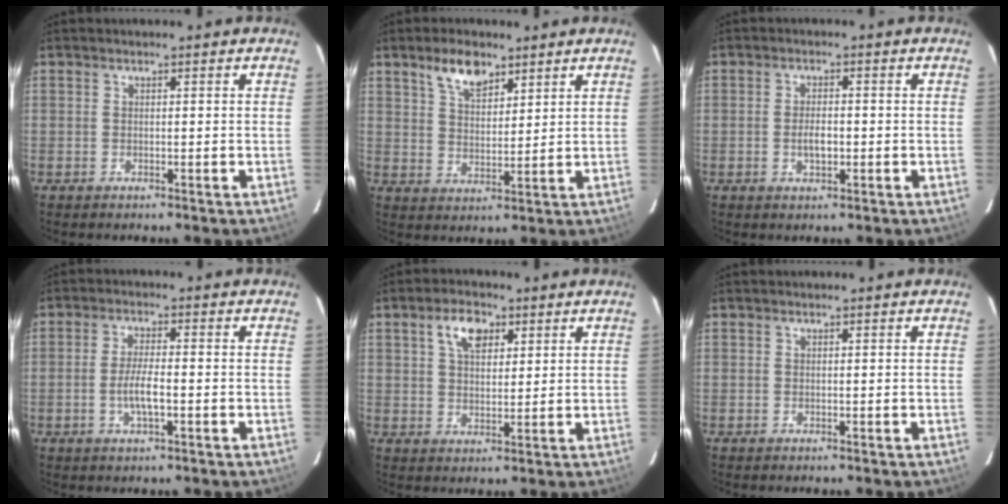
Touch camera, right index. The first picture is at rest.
{"total": 7.0, "force": [4.7, 3.3, 4.0], "torque": [-0.067, 0.007, 0.088]}
{"total": 3.3, "force": [-0.8, 1.6, 2.8], "torque": [-0.052, -0.002, -0.011]}
{"total": 4.9, "force": [-1.5, 1.1, 4.5], "torque": [-0.090, -0.003, -0.028]}
{"total": 6.1, "force": [2.8, 3.5, 4.2], "torque": [-0.070, 0.016, 0.051]}
{"total": 0.0}